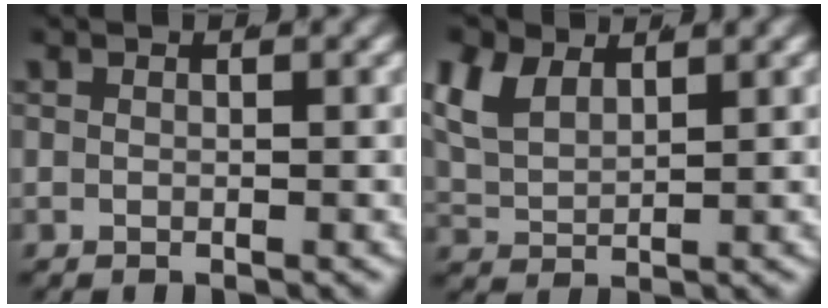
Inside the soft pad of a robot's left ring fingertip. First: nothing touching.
{"total": 4.5, "force": [1.7, 3.2, 2.8], "torque": [-0.091, -0.017, 0.046]}